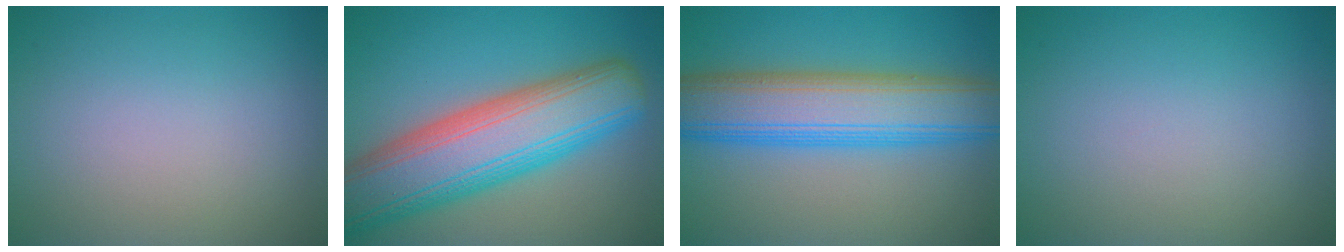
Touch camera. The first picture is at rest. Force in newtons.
{"total": 12.1, "press": 12.1, "slide": 0.7}
{"total": 9.8, "press": 9.8, "slide": 0.3}
{"total": 0.0}